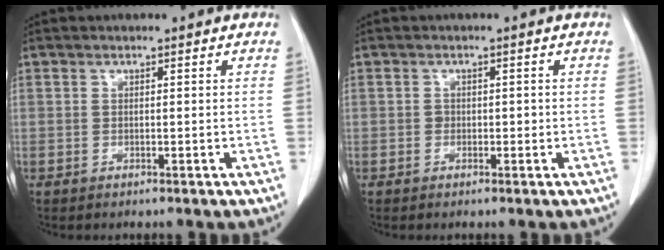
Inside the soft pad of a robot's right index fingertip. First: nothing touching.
{"total": 1.0, "force": [-0.1, 0.9, 0.5], "torque": [-0.007, 0.002, -0.003]}